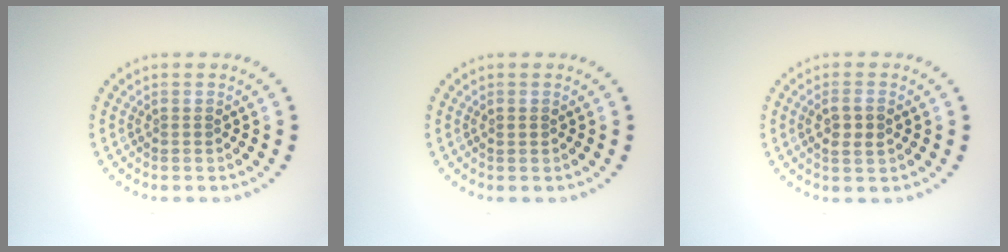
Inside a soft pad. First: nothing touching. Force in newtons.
{"total": 0.7, "press": 0.7, "slide": 0.1}
{"total": 2.1, "press": 2.0, "slide": 0.5}